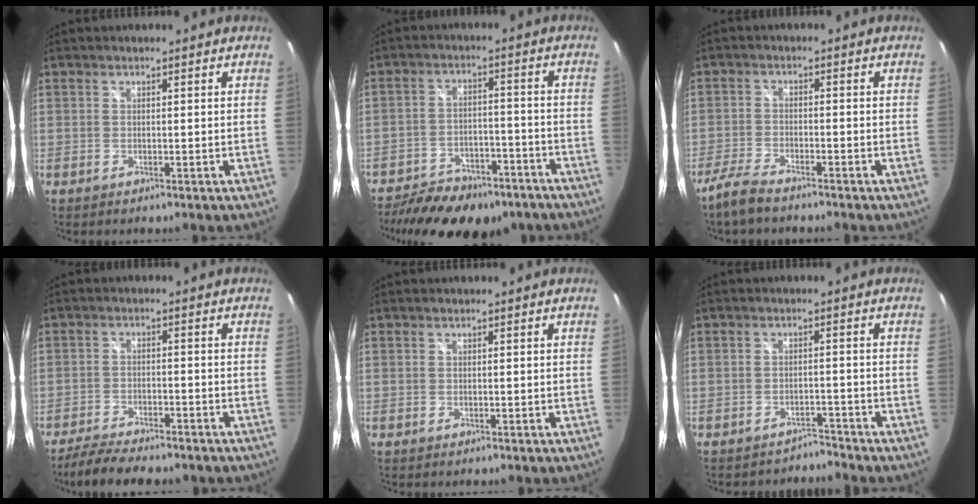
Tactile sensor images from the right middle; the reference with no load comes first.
{"total": 18.4, "force": [-14.0, 8.4, 8.6], "torque": [-0.182, -0.011, -0.191]}
{"total": 5.5, "force": [-4.7, 1.1, 2.7], "torque": [-0.078, -0.012, -0.094]}
{"total": 10.0, "force": [-8.5, 2.3, 4.6], "torque": [-0.113, -0.027, -0.140]}
{"total": 0.0}
{"total": 2.7, "force": [-2.6, 0.6, -0.5], "torque": [0.009, 0.003, -0.043]}